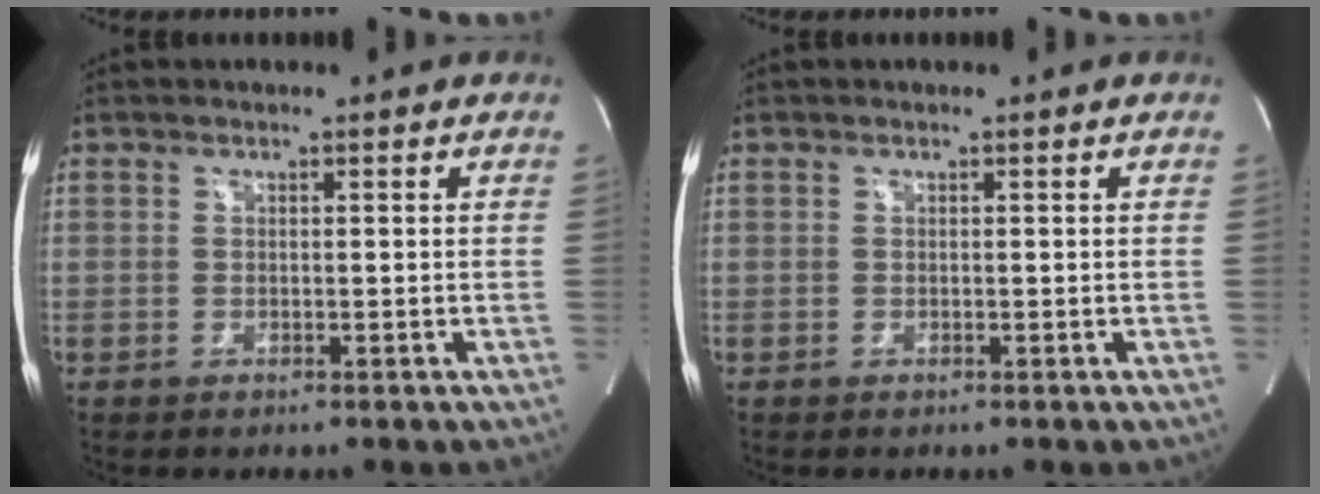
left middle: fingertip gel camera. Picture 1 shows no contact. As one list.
[{"total": 0.0}]